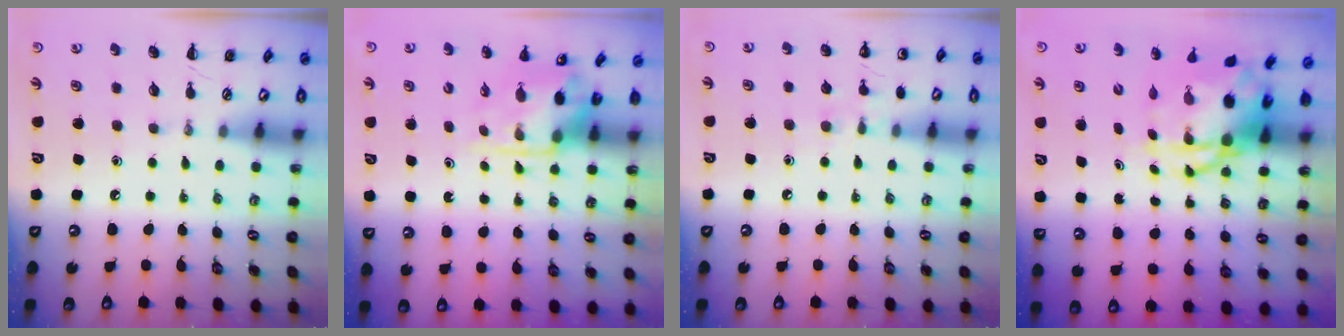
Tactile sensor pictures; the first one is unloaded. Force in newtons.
{"total": 4.3, "press": 4.3, "slide": 0.4}
{"total": 5.3, "press": 5.0, "slide": 1.7}
{"total": 8.3, "press": 7.9, "slide": 2.4}